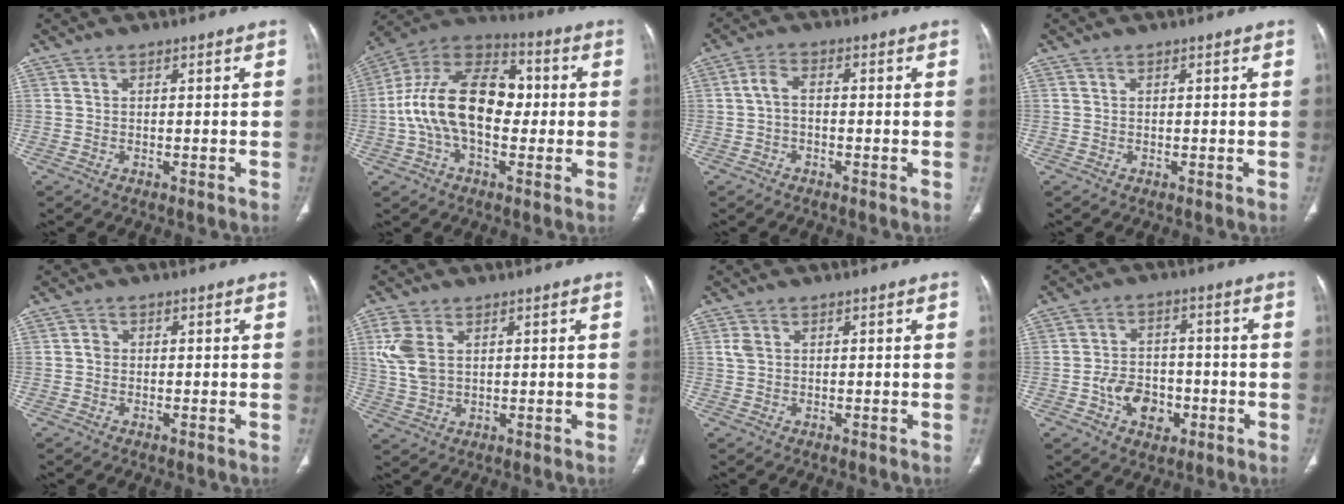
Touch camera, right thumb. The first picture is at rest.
{"total": 18.7, "force": [-0.6, 11.5, 14.8], "torque": [-0.256, 0.043, -0.016]}
{"total": 3.3, "force": [-0.5, 2.0, 2.6], "torque": [-0.048, 0.015, -0.016]}
{"total": 0.0}
{"total": 1.2, "force": [-0.2, 1.1, 0.6], "torque": [-0.005, 0.003, -0.006]}
{"total": 7.1, "force": [2.2, 4.4, 5.2], "torque": [-0.121, -0.001, 0.050]}
{"total": 1.6, "force": [0.5, 1.1, 1.1], "torque": [-0.029, 0.005, 0.014]}
{"total": 8.7, "force": [-2.9, 6.4, 5.2], "torque": [-0.057, 0.021, -0.046]}